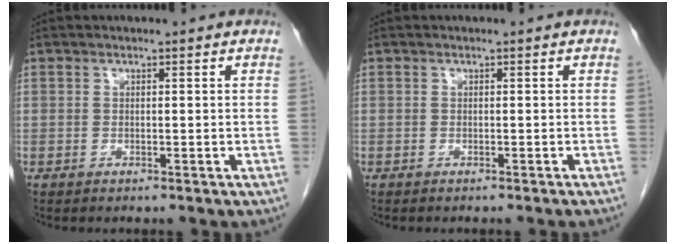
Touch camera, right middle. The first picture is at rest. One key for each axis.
{"total": 1.2, "fx": -1.1, "fy": -0.2, "fz": 0.6, "tx": -0.005, "ty": 0.002, "tz": -0.012}